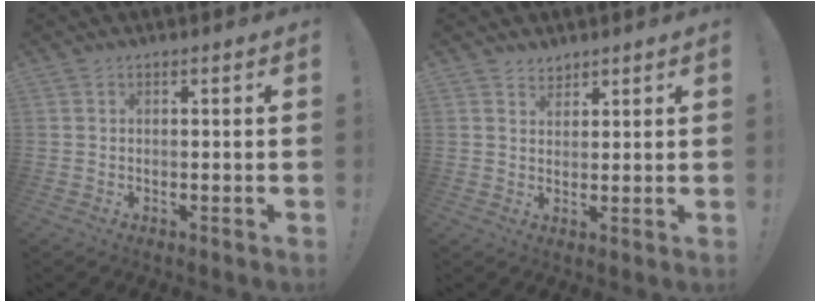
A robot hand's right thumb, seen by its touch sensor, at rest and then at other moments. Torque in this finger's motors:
{"motor_torque": [-0.19, 0.24, 0.01, 0.42, -0.09]}